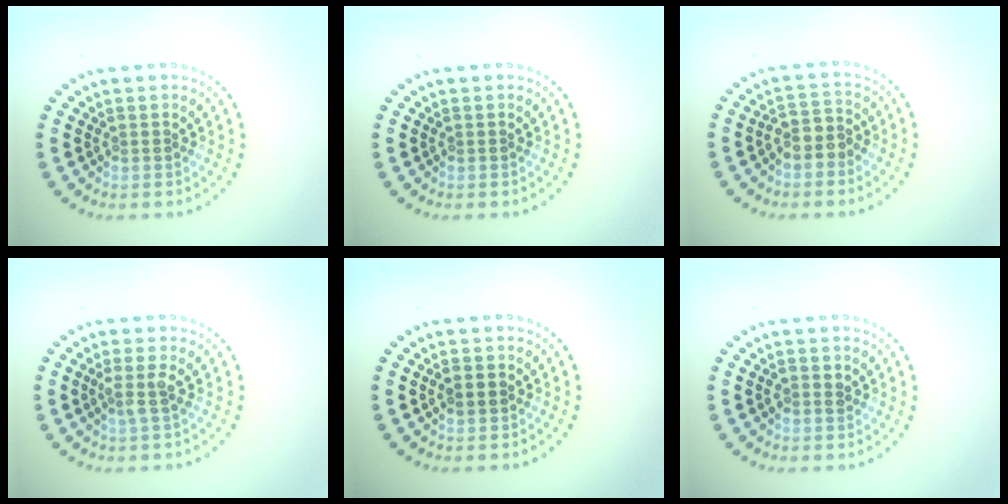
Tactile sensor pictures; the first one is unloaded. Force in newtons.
{"total": 0.0}
{"total": 2.2, "press": 1.9, "slide": 1.2}
{"total": 1.8, "press": 1.3, "slide": 1.2}
{"total": 2.2, "press": 2.2, "slide": 0.2}
{"total": 1.2, "press": 1.2, "slide": 0.2}